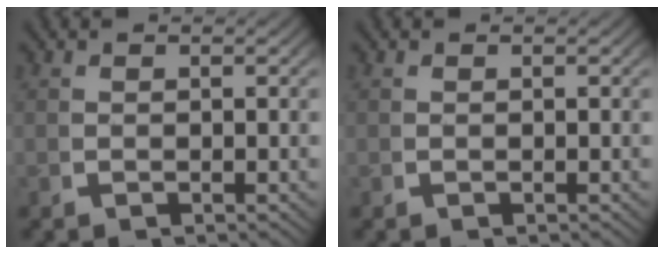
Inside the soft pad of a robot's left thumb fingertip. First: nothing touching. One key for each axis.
{"total": 0.0}